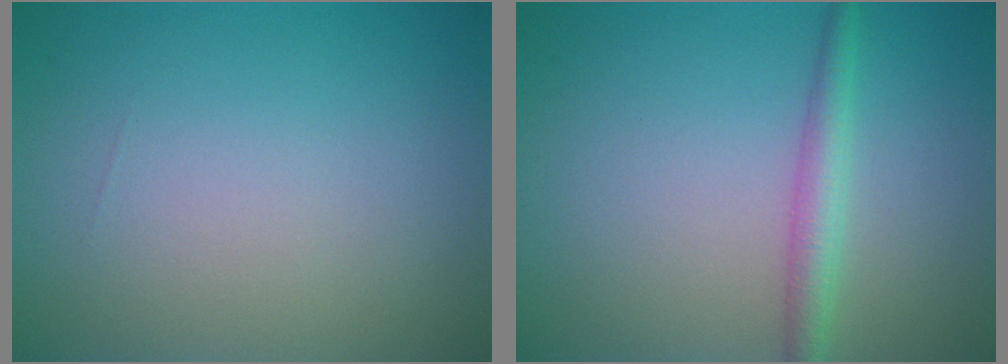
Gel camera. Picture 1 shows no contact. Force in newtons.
{"total": 2.4, "press": 2.4, "slide": 0.0}